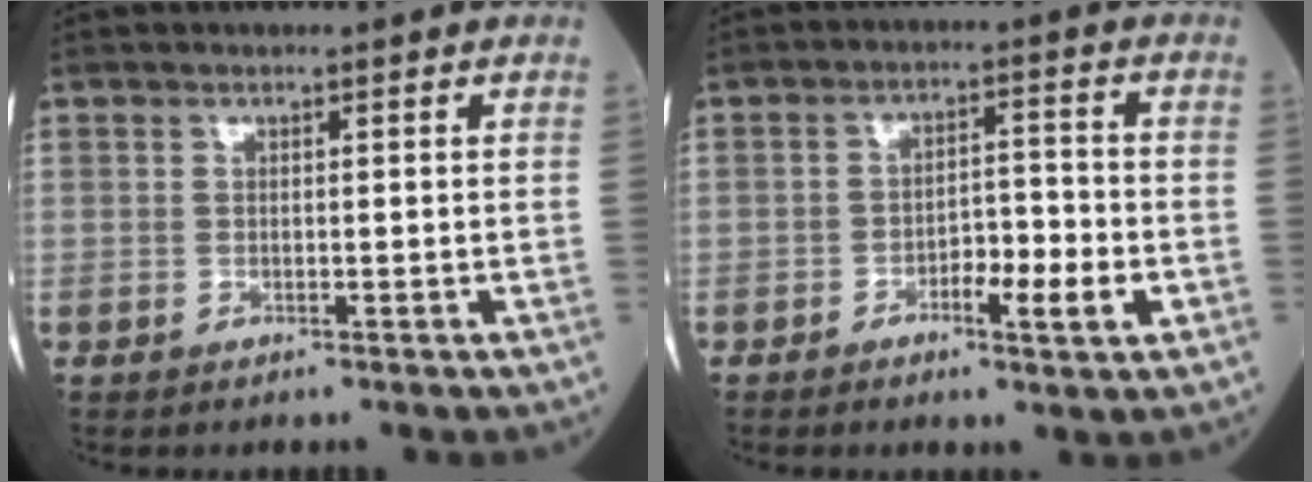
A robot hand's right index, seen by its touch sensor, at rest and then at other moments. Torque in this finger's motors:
{"motor_torque": [0.49, -0.43, 0.12, 0.03]}